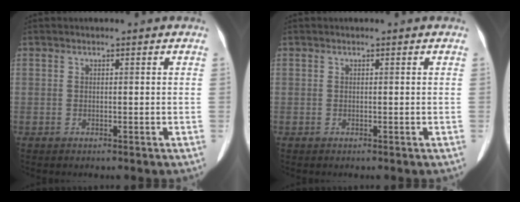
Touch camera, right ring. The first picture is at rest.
{"total": 0.0}